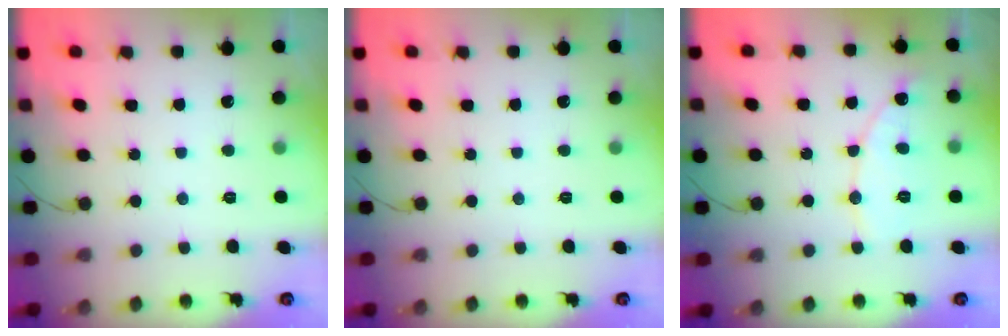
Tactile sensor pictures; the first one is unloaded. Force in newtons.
{"total": 0.0}
{"total": 8.7, "press": 8.7, "slide": 0.7}